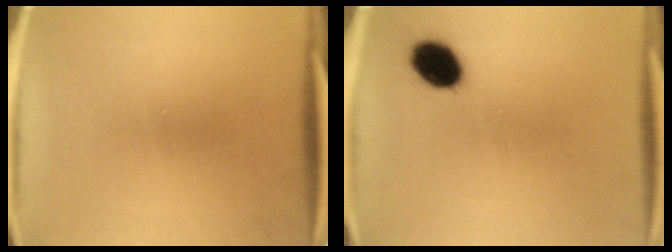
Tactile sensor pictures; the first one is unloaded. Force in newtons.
{"total": 8.2}